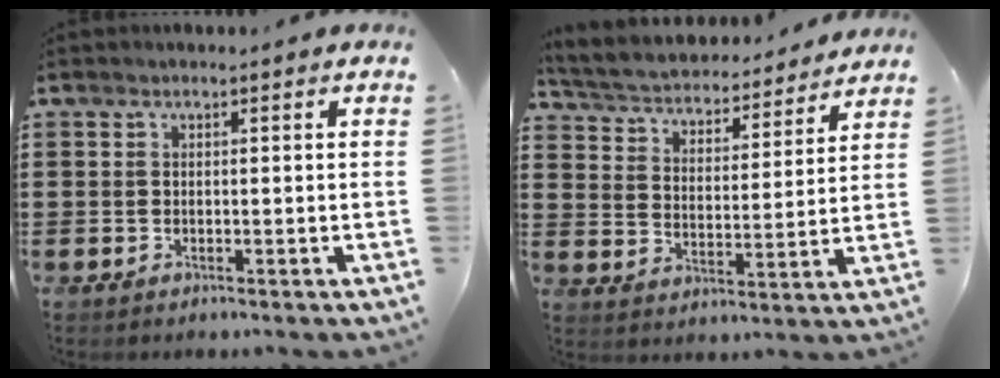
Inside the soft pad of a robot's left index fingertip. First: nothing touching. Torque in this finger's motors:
{"motor_torque": [2.14, 0.00, 0.54, 0.10]}